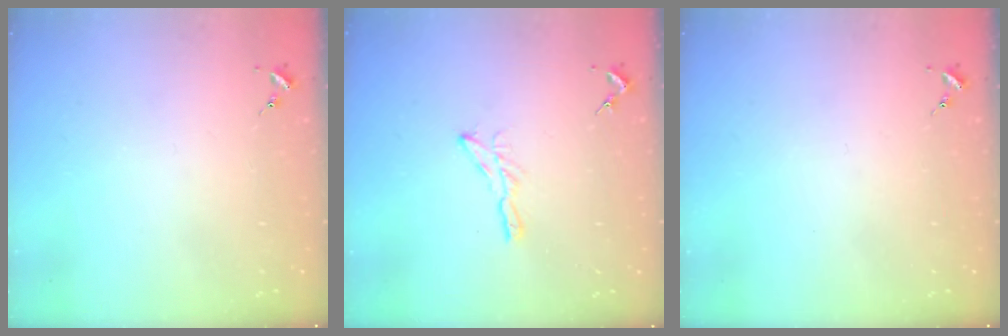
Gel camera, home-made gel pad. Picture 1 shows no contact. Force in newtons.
{"total": 6.1, "press": 6.1, "slide": 0.3}
{"total": 0.0}